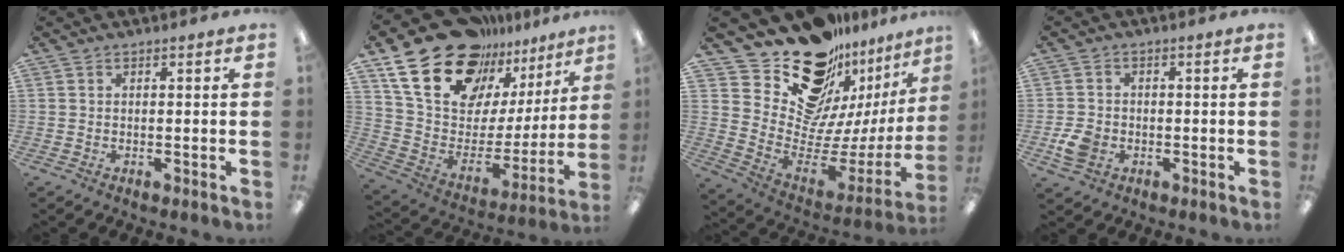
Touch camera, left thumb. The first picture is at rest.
{"total": 24.7, "force": [17.1, 13.9, 11.1], "torque": [-0.193, -0.112, 0.324]}
{"total": 23.0, "force": [17.7, 11.5, 9.0], "torque": [-0.135, -0.139, 0.331]}
{"total": 5.1, "force": [-1.6, 4.1, 2.6], "torque": [-0.036, 0.000, -0.030]}